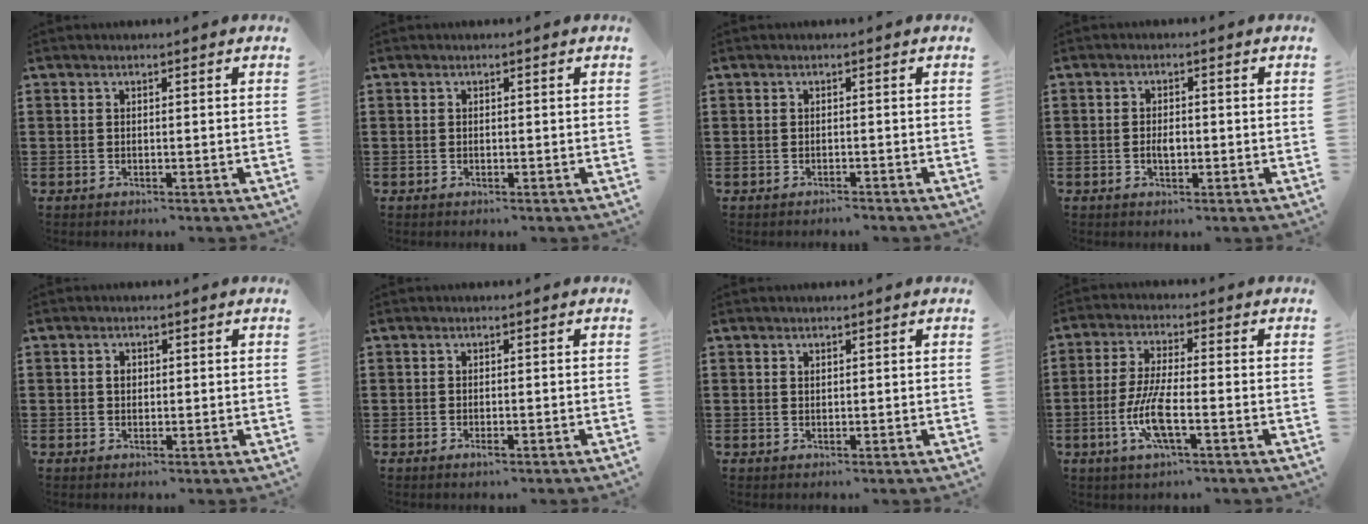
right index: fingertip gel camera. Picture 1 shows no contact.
{"total": 0.6, "force": [0.1, 0.4, 0.5], "torque": [-0.011, -0.001, 0.002]}
{"total": 0.8, "force": [-0.8, 0.1, -0.3], "torque": [0.002, 0.004, -0.019]}
{"total": 2.0, "force": [-0.4, 1.0, 1.7], "torque": [-0.033, 0.001, -0.006]}
{"total": 1.2, "force": [0.3, 0.9, 0.7], "torque": [-0.016, 0.005, 0.004]}
{"total": 1.0, "force": [-0.6, 0.0, 0.8], "torque": [-0.014, -0.006, -0.009]}
{"total": 0.5, "force": [0.4, 0.3, 0.0], "torque": [-0.001, 0.001, 0.008]}
{"total": 7.5, "force": [-2.5, 1.5, 6.9], "torque": [-0.148, -0.014, -0.050]}